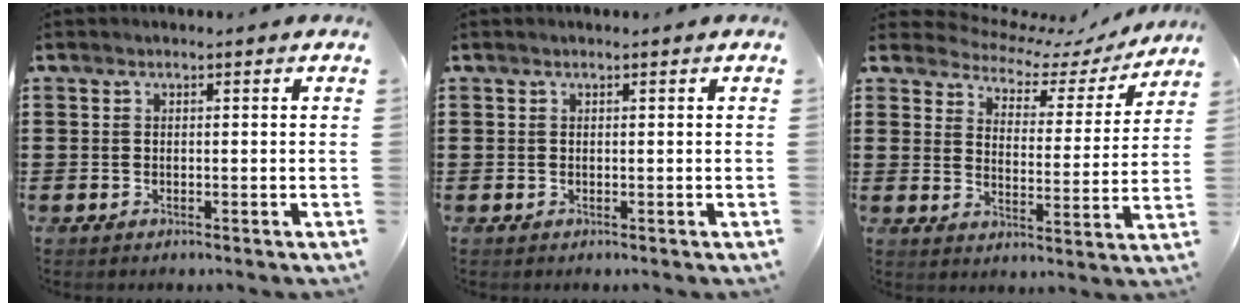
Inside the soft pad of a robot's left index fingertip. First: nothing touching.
{"total": 0.0}
{"total": 5.0, "force": [4.7, 1.5, 0.9], "torque": [-0.040, -0.036, 0.076]}